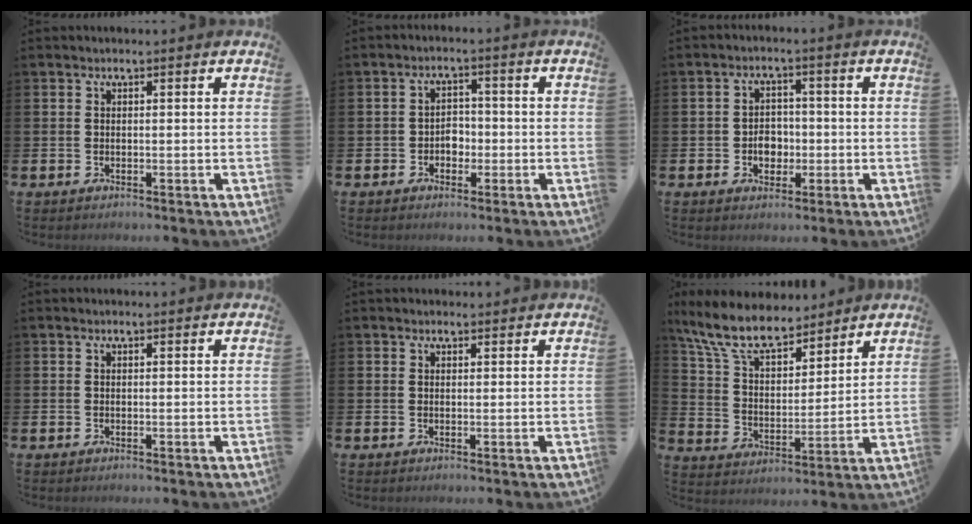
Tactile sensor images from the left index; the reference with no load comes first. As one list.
[{"total": 2.7, "force": [-1.1, 2.2, 1.2], "torque": [-0.016, 0.004, -0.029]}, {"total": 3.5, "force": [-0.8, 2.8, 2.0], "torque": [-0.023, -0.002, -0.022]}, {"total": 0.0}, {"total": 1.0, "force": [0.9, 0.4, 0.1], "torque": [0.009, 0.001, 0.014]}, {"total": 9.9, "force": [8.5, 3.4, 3.9], "torque": [-0.113, -0.043, 0.155]}]